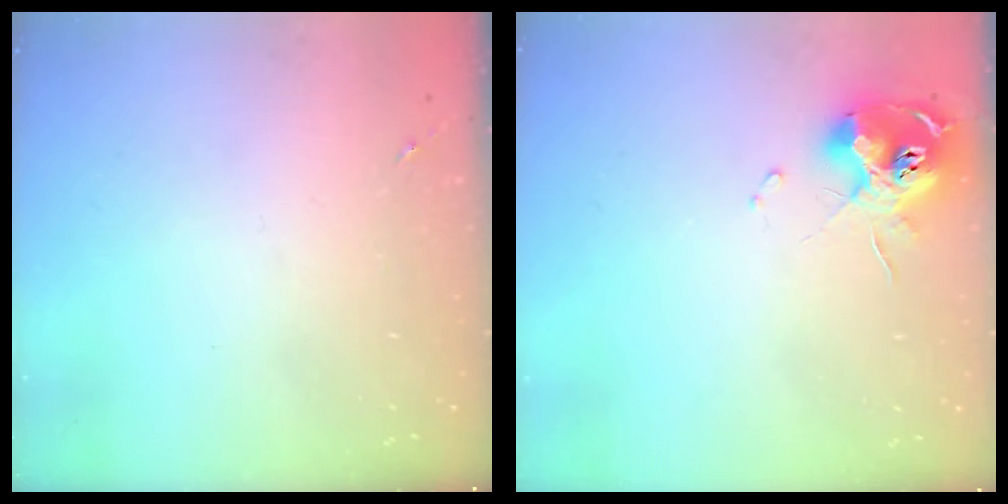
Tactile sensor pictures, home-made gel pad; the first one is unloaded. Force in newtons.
{"total": 11.8, "press": 11.7, "slide": 1.7}